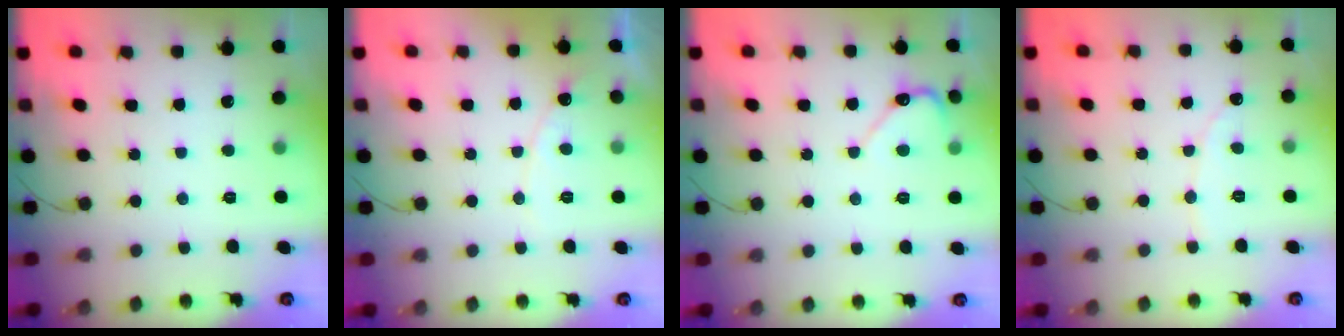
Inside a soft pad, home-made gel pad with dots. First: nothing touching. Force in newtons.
{"total": 7.0, "press": 7.0, "slide": 0.6}
{"total": 5.2, "press": 5.2, "slide": 0.4}
{"total": 1.7, "press": 1.6, "slide": 0.1}